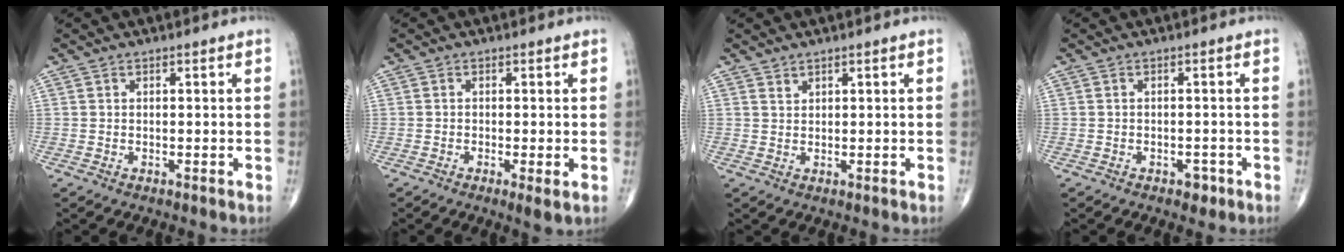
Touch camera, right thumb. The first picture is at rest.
{"total": 2.6, "force": [-0.8, 0.4, 2.5], "torque": [-0.050, -0.011, -0.016]}
{"total": 1.0, "force": [0.9, 0.3, 0.2], "torque": [0.004, -0.008, 0.016]}
{"total": 2.1, "force": [-1.2, 1.3, 1.1], "torque": [-0.006, 0.004, -0.014]}